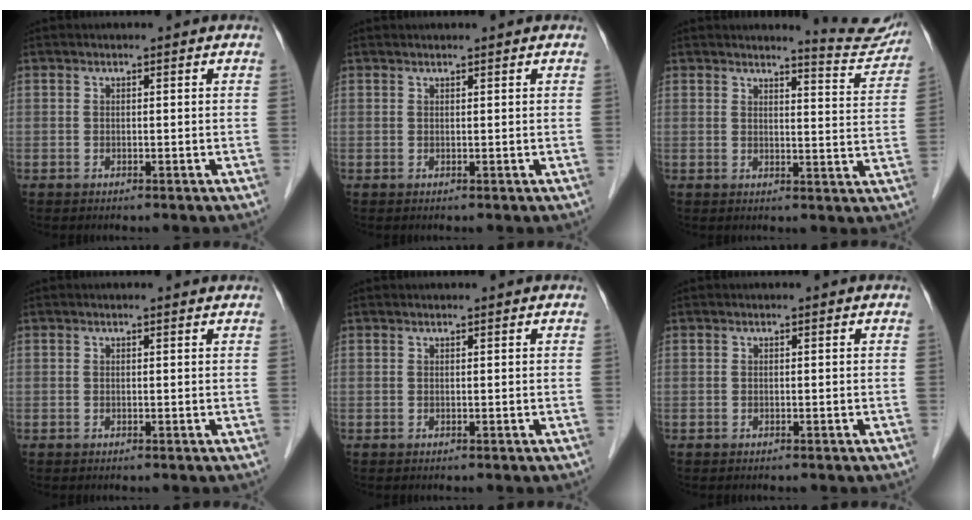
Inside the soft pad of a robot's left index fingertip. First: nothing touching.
{"total": 1.9, "force": [1.8, -0.1, 0.5], "torque": [-0.009, 0.018, 0.029]}
{"total": 7.5, "force": [7.5, 0.2, 0.3], "torque": [-0.004, -0.041, 0.076]}
{"total": 1.3, "force": [1.3, 0.0, 0.3], "torque": [-0.014, 0.003, 0.014]}
{"total": 1.3, "force": [1.3, -0.1, 0.4], "torque": [-0.009, 0.015, 0.022]}
{"total": 0.0}